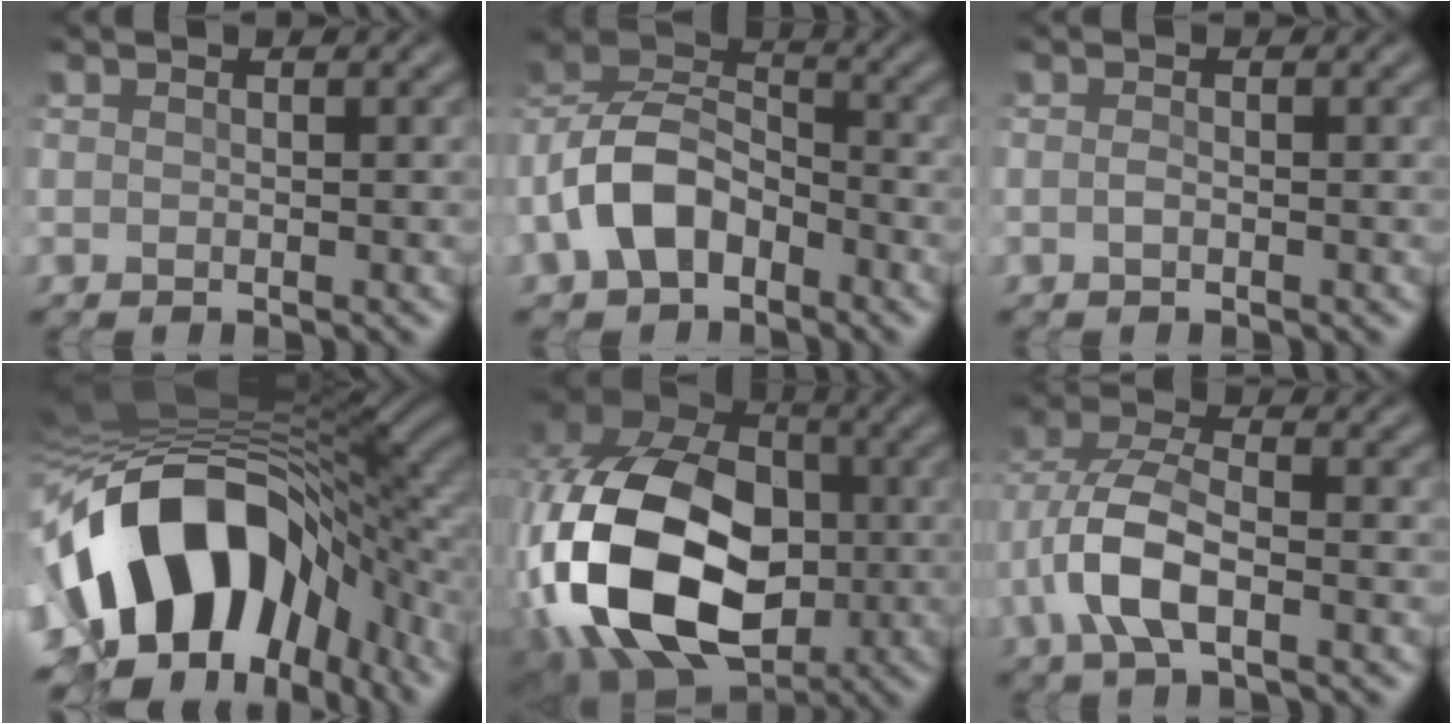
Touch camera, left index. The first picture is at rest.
{"total": 7.1, "force": [-3.2, 4.4, 4.6], "torque": [-0.094, 0.016, -0.075]}
{"total": 0.5, "force": [-0.1, 0.1, 0.5], "torque": [-0.015, 0.004, -0.002]}
{"total": 17.1, "force": [-5.0, 10.3, 12.7], "torque": [-0.230, -0.008, -0.073]}
{"total": 18.9, "force": [-3.7, 13.1, 13.1], "torque": [-0.301, -0.027, -0.064]}
{"total": 5.9, "force": [-1.6, 2.8, 5.0], "torque": [-0.116, 0.010, -0.035]}